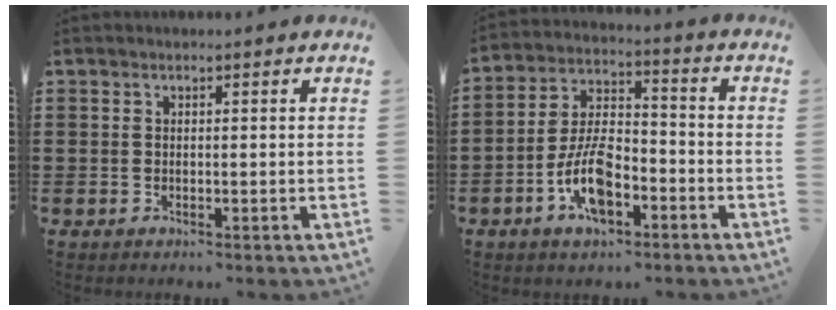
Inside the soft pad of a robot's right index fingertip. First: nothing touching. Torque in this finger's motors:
{"motor_torque": [2.14, 0.00, 1.02, 0.21]}